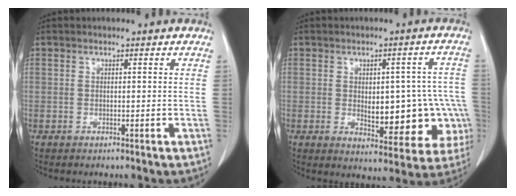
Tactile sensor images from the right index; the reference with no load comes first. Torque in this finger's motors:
{"motor_torque": [0.38, 0.02, 0.22, 0.04]}